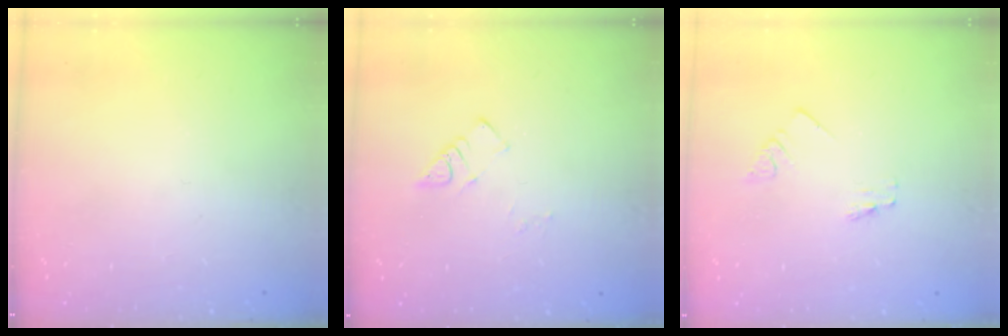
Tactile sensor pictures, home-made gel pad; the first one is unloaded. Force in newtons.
{"total": 4.1, "press": 4.0, "slide": 0.7}
{"total": 0.0}